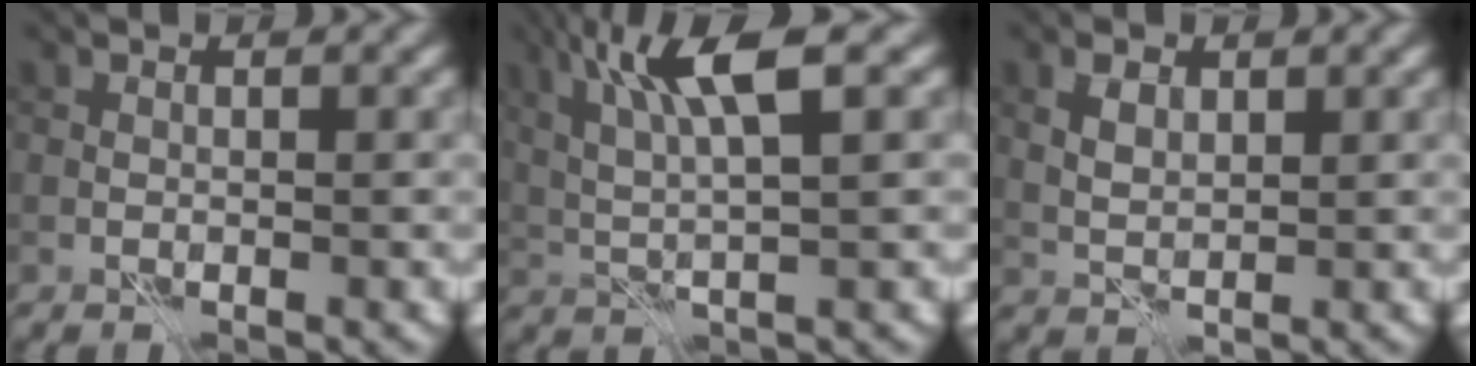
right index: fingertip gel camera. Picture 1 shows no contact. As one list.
[{"total": 7.0, "force": [3.1, 1.4, 6.2], "torque": [-0.114, 0.010, 0.058]}, {"total": 2.0, "force": [1.0, 1.2, 1.3], "torque": [-0.029, 0.001, 0.019]}]